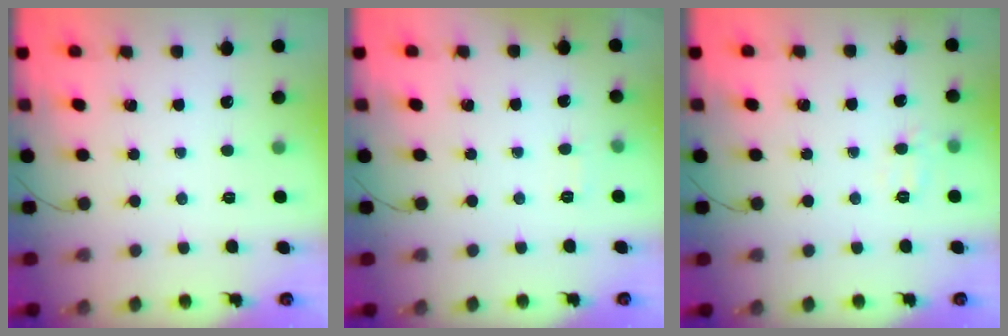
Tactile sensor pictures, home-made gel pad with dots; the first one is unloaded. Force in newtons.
{"total": 1.9, "press": 1.4, "slide": 1.3}
{"total": 5.4, "press": 5.3, "slide": 1.1}